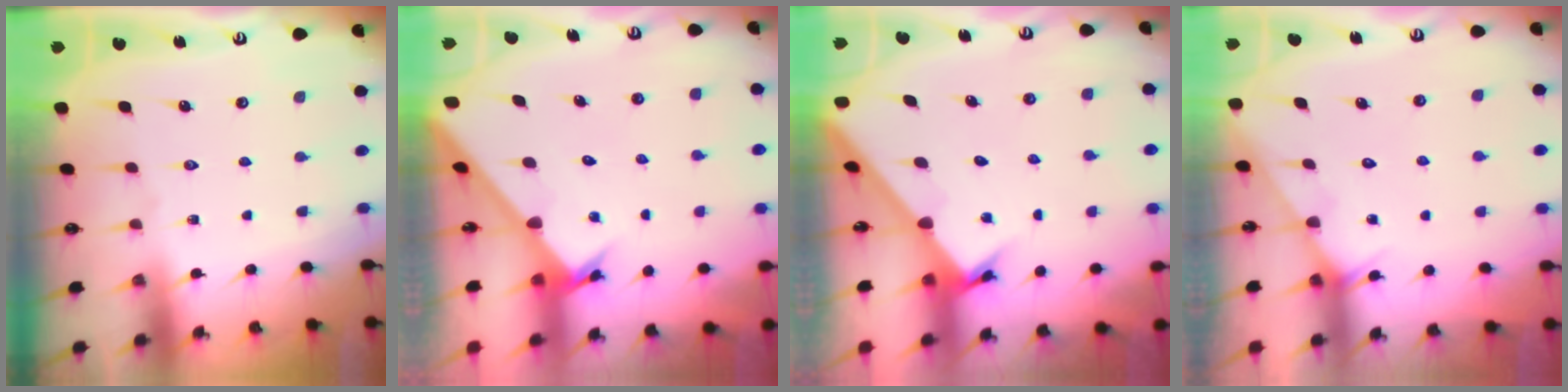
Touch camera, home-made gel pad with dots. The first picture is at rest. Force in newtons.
{"total": 2.6, "press": 2.6, "slide": 0.2}
{"total": 1.9, "press": 1.9, "slide": 0.1}
{"total": 4.4, "press": 4.4, "slide": 0.2}